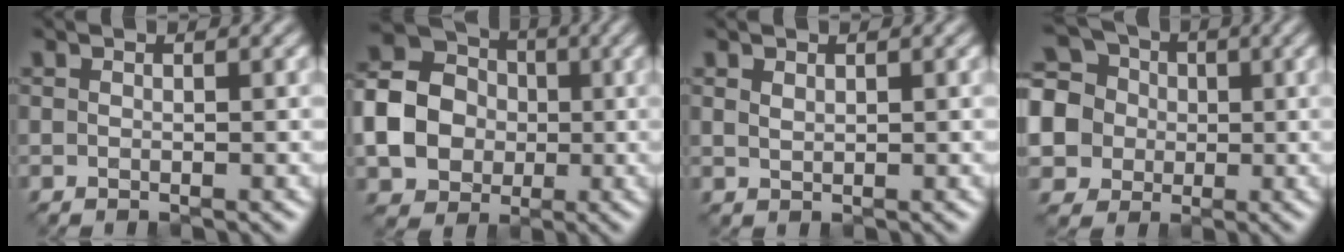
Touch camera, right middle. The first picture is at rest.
{"total": 8.7, "force": [-0.8, 7.4, 4.5], "torque": [-0.102, -0.004, -0.027]}
{"total": 0.9, "force": [0.6, 0.5, 0.5], "torque": [-0.013, -0.001, 0.015]}
{"total": 10.0, "force": [0.3, 9.3, 3.6], "torque": [-0.114, 0.030, -0.024]}